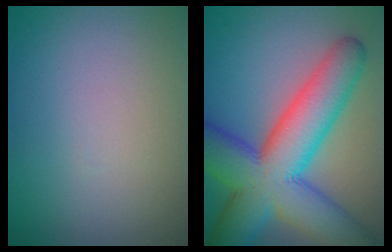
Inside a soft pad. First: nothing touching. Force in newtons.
{"total": 12.7, "press": 12.7, "slide": 0.2}